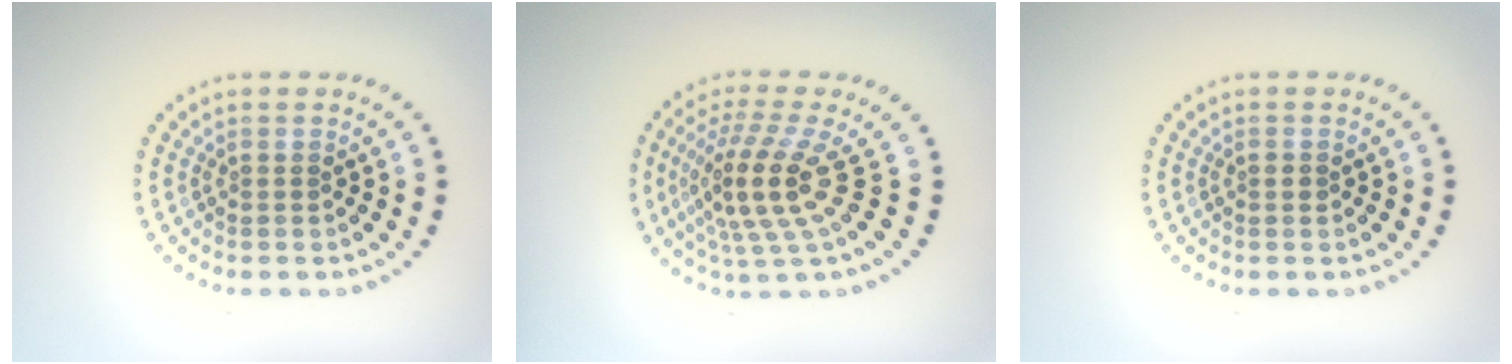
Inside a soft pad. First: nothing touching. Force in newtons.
{"total": 4.9, "press": 3.6, "slide": 3.4}
{"total": 0.8, "press": 0.8, "slide": 0.1}